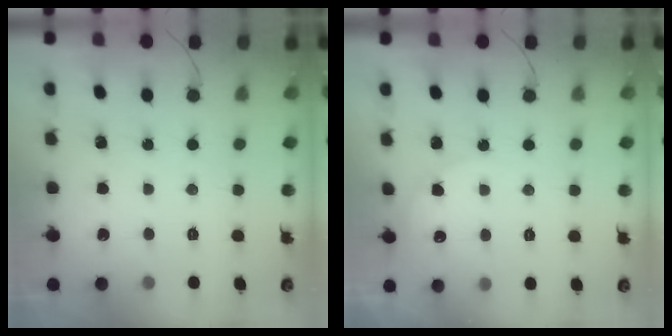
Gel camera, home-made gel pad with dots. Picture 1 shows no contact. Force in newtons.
{"total": 3.6, "press": 3.6, "slide": 0.5}